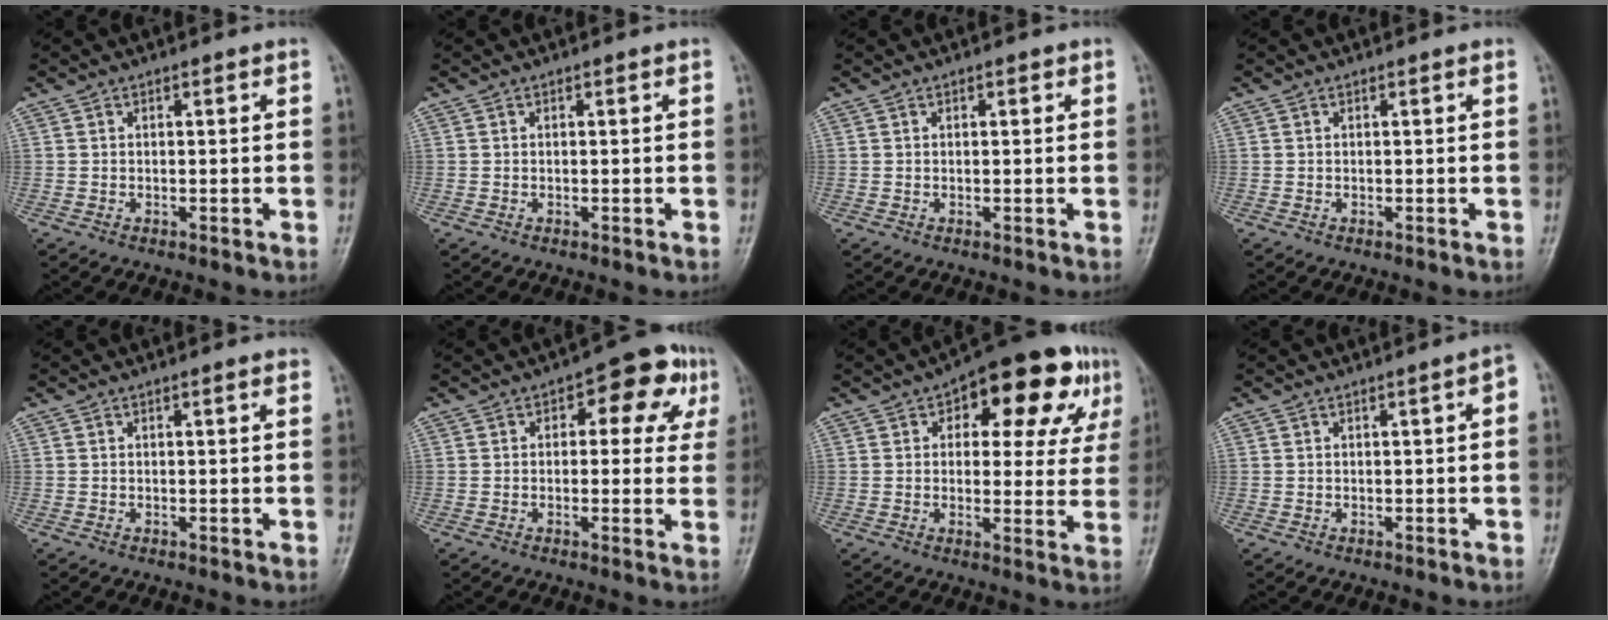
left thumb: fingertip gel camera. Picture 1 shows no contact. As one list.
[{"total": 0.0}, {"total": 0.8, "force": [0.5, 0.6, 0.4], "torque": [0.000, 0.001, 0.003]}, {"total": 0.0}, {"total": 0.8, "force": [0.3, 0.1, 0.8], "torque": [-0.014, 0.001, 0.003]}, {"total": 9.8, "force": [3.2, 5.7, 7.3], "torque": [-0.036, 0.019, 0.028]}, {"total": 16.6, "force": [7.0, 8.5, 12.4], "torque": [-0.105, 0.005, 0.083]}, {"total": 2.1, "force": [0.1, 0.6, 2.1], "torque": [-0.025, 0.010, -0.001]}]